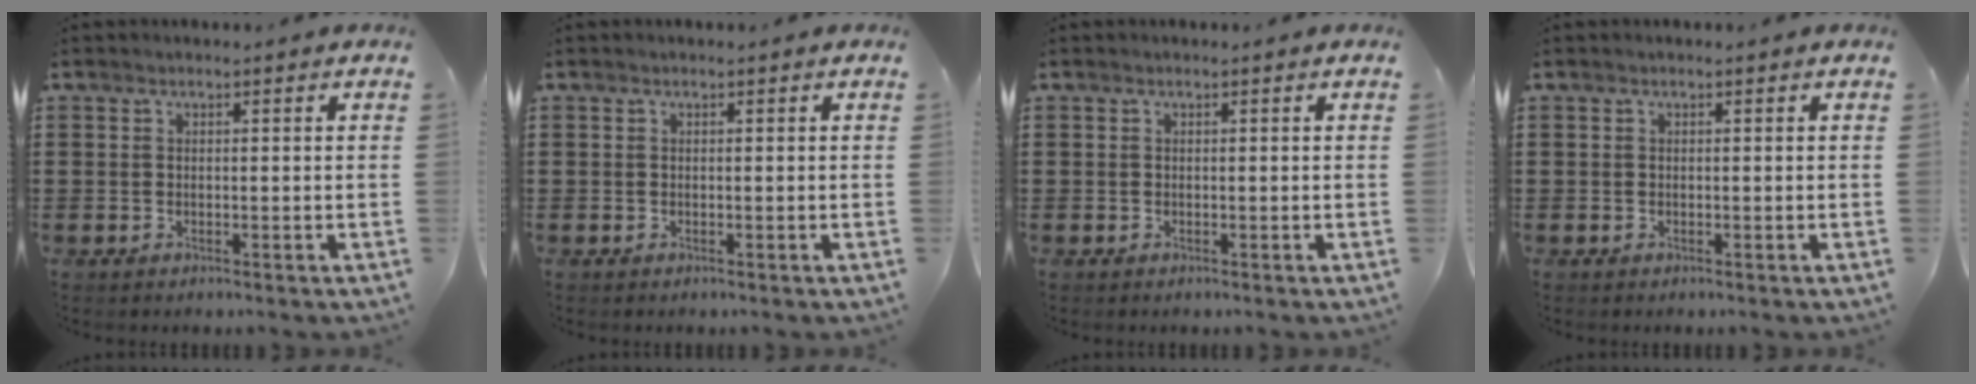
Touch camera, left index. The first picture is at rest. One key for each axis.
{"total": 0.0}
{"total": 0.0}
{"total": 0.0}